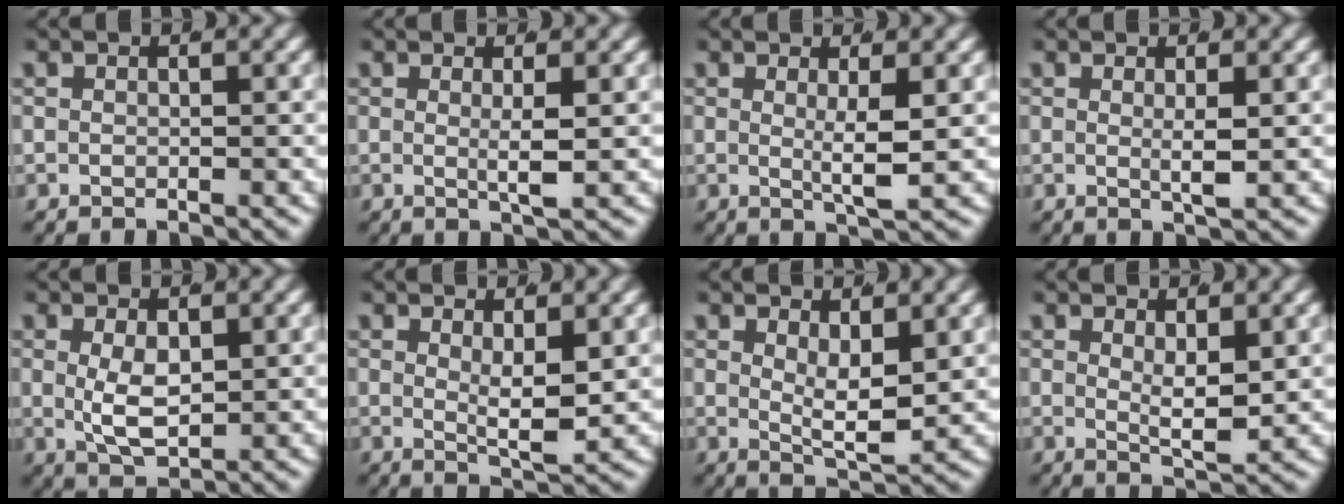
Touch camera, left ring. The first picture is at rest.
{"total": 2.0, "force": [0.3, -0.2, 1.9], "torque": [-0.036, -0.011, 0.009]}
{"total": 2.7, "force": [0.4, -0.1, 2.7], "torque": [-0.046, -0.016, 0.013]}
{"total": 1.7, "force": [0.4, -0.2, 1.7], "torque": [-0.032, -0.011, 0.011]}
{"total": 3.9, "force": [0.0, 2.2, 3.3], "torque": [-0.065, -0.018, 0.014]}
{"total": 3.0, "force": [0.9, 0.4, 2.8], "torque": [-0.050, -0.020, 0.023]}
{"total": 3.5, "force": [1.2, 0.8, 3.1], "torque": [-0.054, -0.021, 0.028]}
{"total": 2.7, "force": [0.9, 0.4, 2.5], "torque": [-0.044, -0.020, 0.024]}